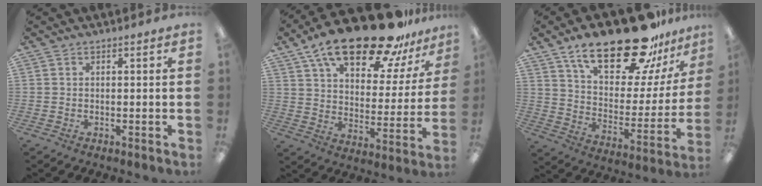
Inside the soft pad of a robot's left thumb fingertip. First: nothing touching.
{"total": 22.9, "force": [16.8, 7.8, 13.4], "torque": [-0.222, -0.104, 0.287]}
{"total": 26.9, "force": [18.6, 10.1, 16.7], "torque": [-0.260, -0.115, 0.311]}